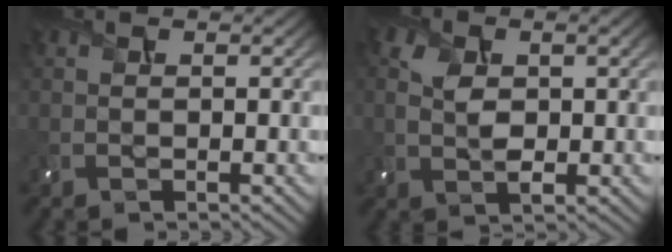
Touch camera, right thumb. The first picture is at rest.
{"total": 4.5, "force": [0.5, 2.6, 3.6], "torque": [-0.081, 0.000, 0.012]}